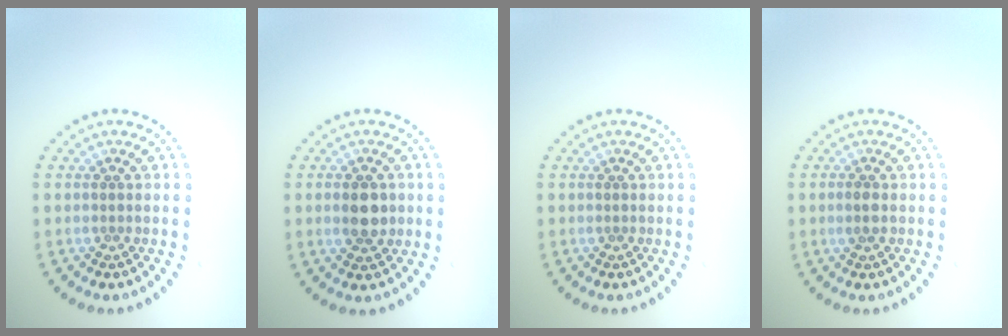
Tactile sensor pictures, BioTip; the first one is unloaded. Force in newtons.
{"total": 3.2, "press": 3.2, "slide": 0.1}
{"total": 0.0}
{"total": 1.2, "press": 1.1, "slide": 0.4}